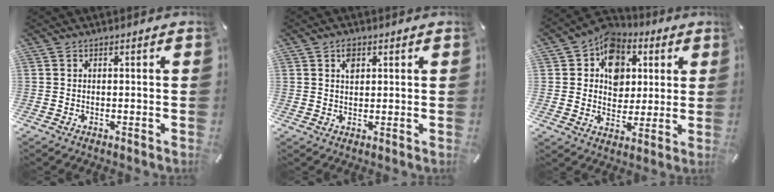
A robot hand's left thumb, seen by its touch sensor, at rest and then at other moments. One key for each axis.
{"total": 2.9, "fx": 1.3, "fy": 1.9, "fz": 1.7, "tx": -0.023, "ty": -0.003, "tz": 0.019}
{"total": 11.0, "fx": 2.8, "fy": 9.5, "fz": 4.6, "tx": -0.071, "ty": -0.018, "tz": 0.050}